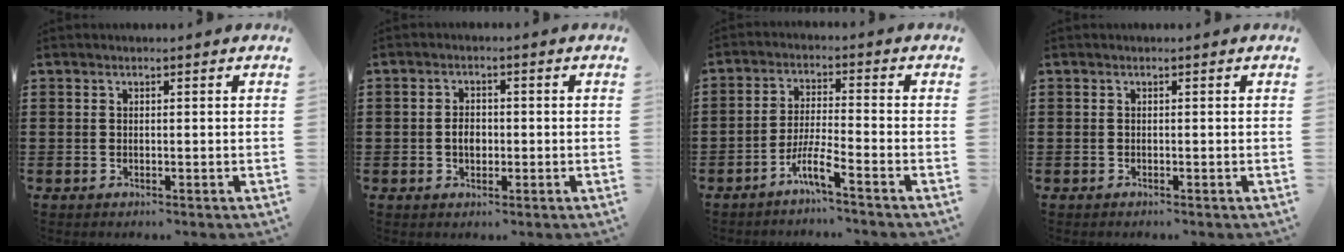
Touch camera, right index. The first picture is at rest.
{"total": 2.6, "force": [-0.4, 1.7, 1.9], "torque": [-0.031, -0.001, -0.011]}
{"total": 4.9, "force": [-3.6, 0.0, 3.3], "torque": [-0.085, -0.010, -0.075]}
{"total": 0.0}